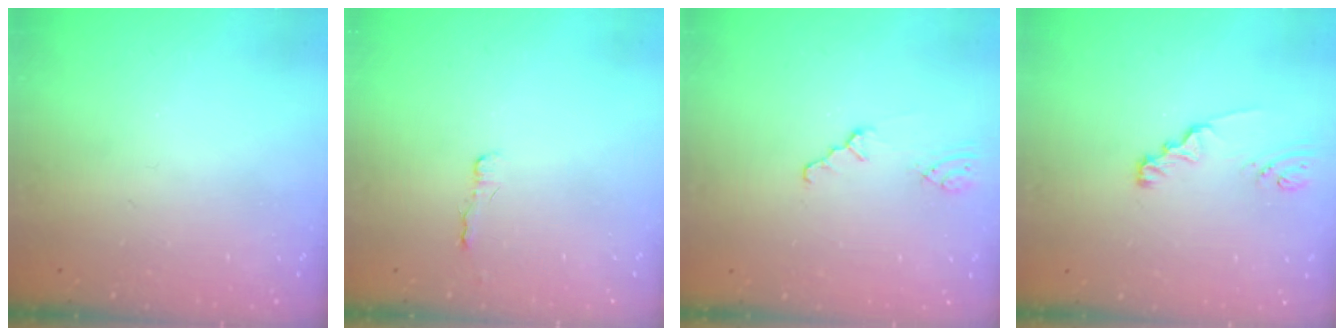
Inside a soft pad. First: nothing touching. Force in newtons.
{"total": 2.2, "press": 2.2, "slide": 0.4}
{"total": 0.8, "press": 0.8, "slide": 0.2}
{"total": 2.1, "press": 2.1, "slide": 0.2}